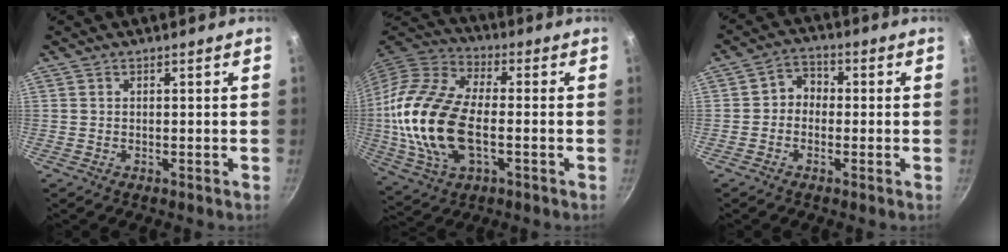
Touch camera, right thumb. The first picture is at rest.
{"total": 21.5, "force": [-2.3, 11.9, 17.7], "torque": [-0.357, 0.022, -0.049]}
{"total": 4.2, "force": [-0.6, 3.6, 2.1], "torque": [-0.009, 0.018, -0.025]}